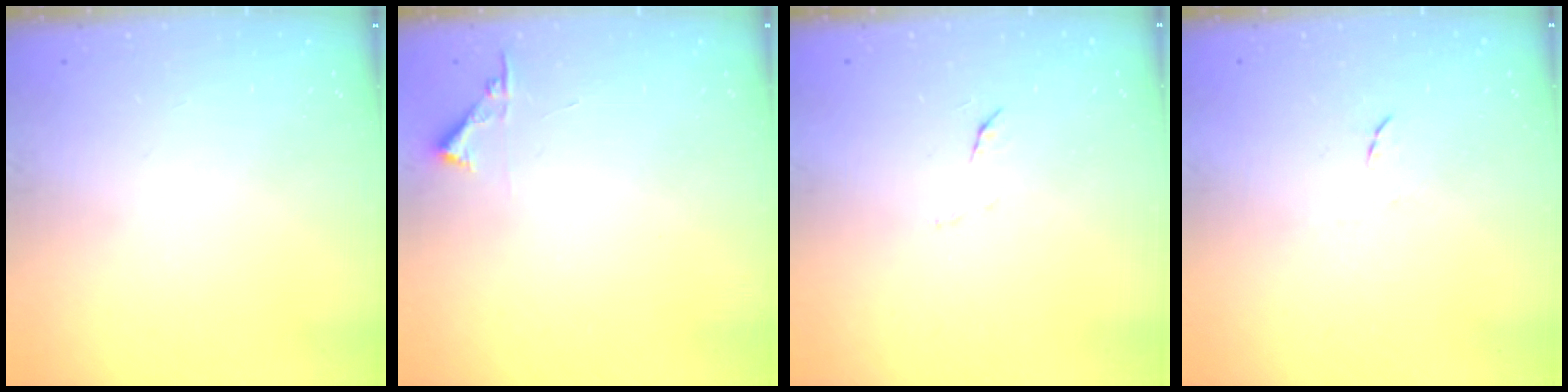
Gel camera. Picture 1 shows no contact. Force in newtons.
{"total": 4.4, "press": 4.4, "slide": 0.4}
{"total": 4.1, "press": 4.1, "slide": 0.3}
{"total": 4.3, "press": 4.2, "slide": 0.6}